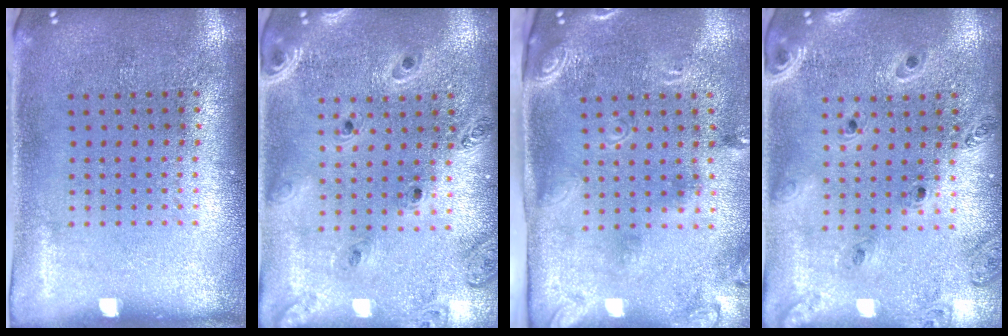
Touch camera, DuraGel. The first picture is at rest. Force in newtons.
{"total": 1.4, "press": 1.3, "slide": 0.3}
{"total": 2.6, "press": 1.7, "slide": 2.0}
{"total": 0.9, "press": 0.9, "slide": 0.1}